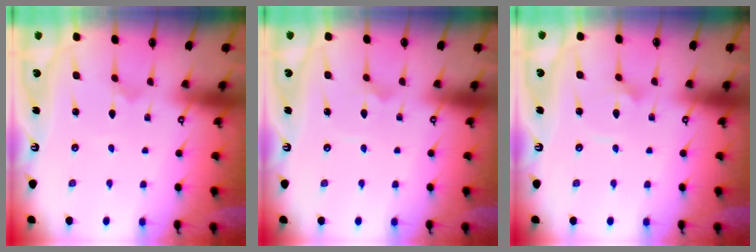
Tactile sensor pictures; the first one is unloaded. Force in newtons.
{"total": 2.6, "press": 2.6, "slide": 0.1}
{"total": 2.4, "press": 2.4, "slide": 0.0}